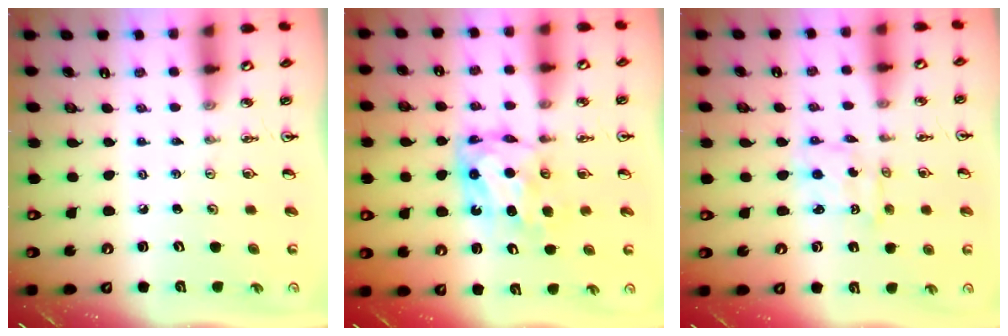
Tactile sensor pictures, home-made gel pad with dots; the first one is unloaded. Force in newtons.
{"total": 7.4, "press": 7.4, "slide": 0.7}
{"total": 1.7, "press": 1.7, "slide": 0.0}